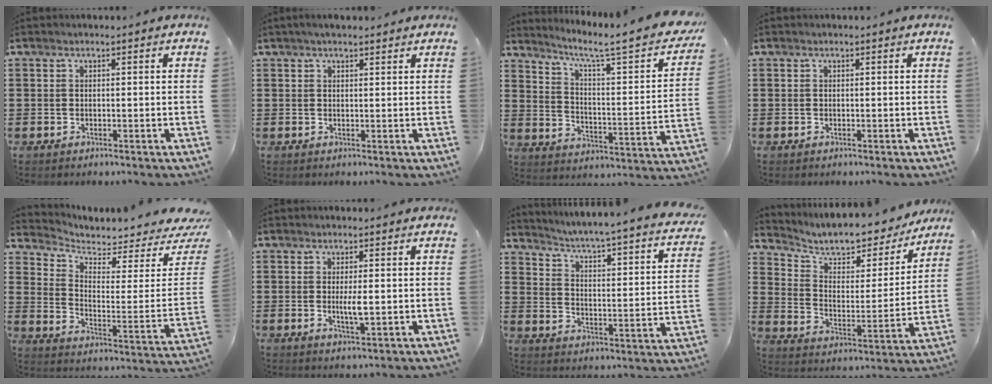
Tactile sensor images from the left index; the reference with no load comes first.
{"total": 1.8, "force": [1.4, 0.4, 0.9], "torque": [-0.020, 0.005, 0.026]}
{"total": 5.7, "force": [3.9, 0.1, 4.2], "torque": [-0.092, -0.037, 0.052]}
{"total": 0.0}
{"total": 4.5, "force": [4.2, 1.2, 1.0], "torque": [-0.049, -0.042, 0.071]}
{"total": 3.1, "force": [0.1, 0.5, 3.1], "torque": [-0.057, -0.004, 0.000]}
{"total": 2.7, "force": [2.1, -0.9, 1.5], "torque": [-0.046, -0.042, 0.019]}
{"total": 8.4, "force": [7.5, 2.3, 3.1], "torque": [-0.080, -0.051, 0.125]}